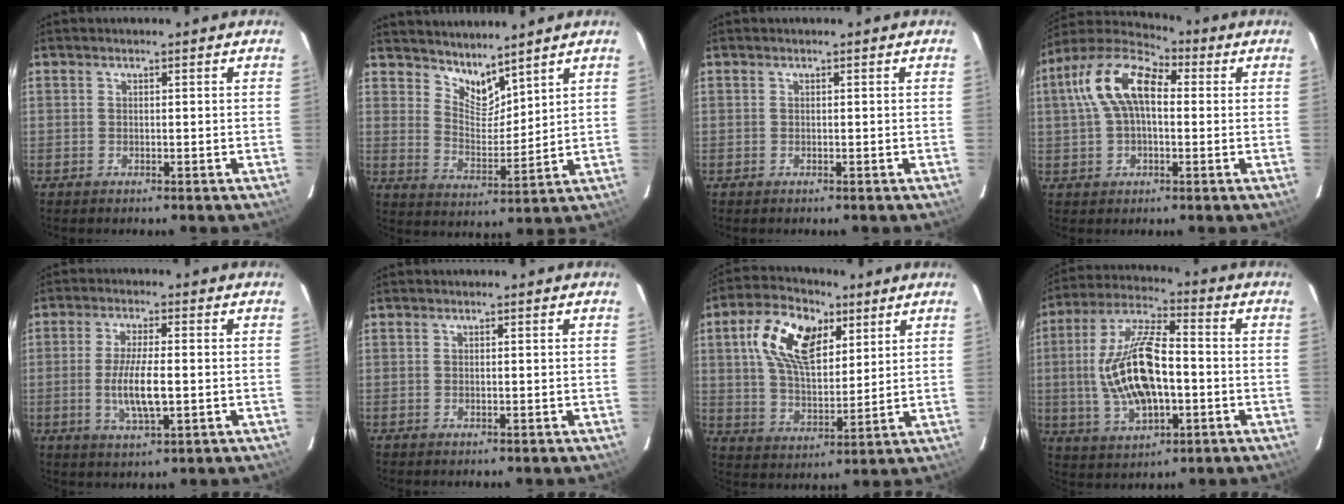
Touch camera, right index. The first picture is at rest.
{"total": 6.9, "force": [6.2, 2.3, 2.2], "torque": [-0.030, -0.005, 0.117]}
{"total": 0.0}
{"total": 13.5, "force": [2.2, 7.4, 11.0], "torque": [-0.214, 0.036, 0.030]}
{"total": 8.0, "force": [-1.2, 2.0, 7.6], "torque": [-0.148, -0.009, -0.021]}
{"total": 0.0}
{"total": 15.1, "force": [6.2, 8.6, 10.8], "torque": [-0.205, 0.023, 0.110]}
{"total": 17.2, "force": [-1.6, 7.9, 15.2], "torque": [-0.305, 0.009, -0.026]}